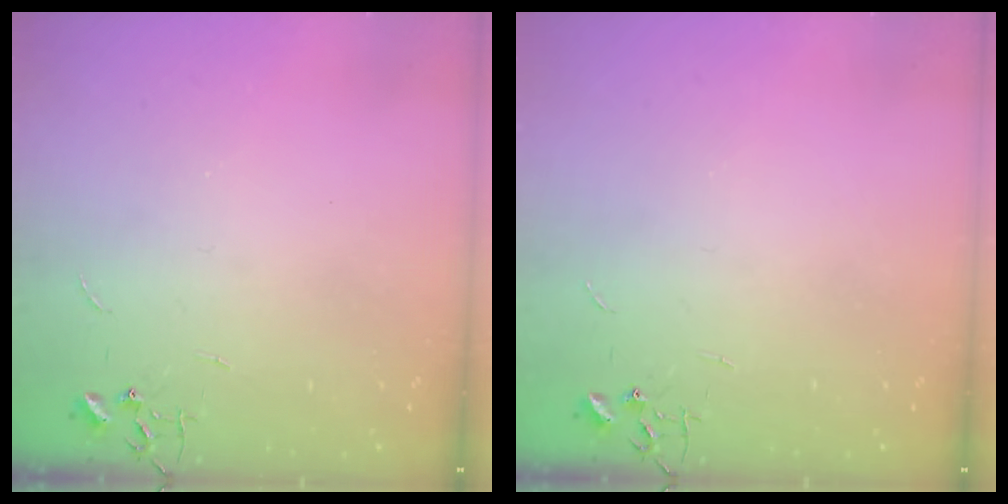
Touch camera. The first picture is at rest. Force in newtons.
{"total": 0.0}